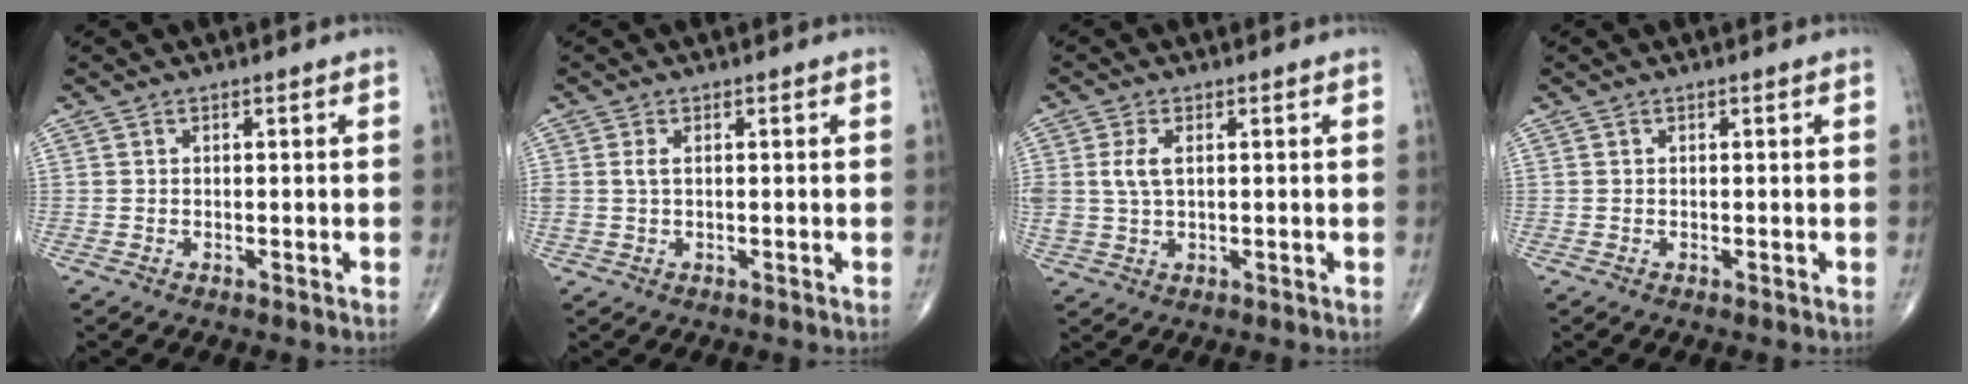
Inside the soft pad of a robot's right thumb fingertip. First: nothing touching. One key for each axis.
{"total": 1.8, "fx": 0.4, "fy": 0.9, "fz": 1.5, "tx": -0.041, "ty": 0.007, "tz": 0.011}
{"total": 4.3, "fx": 0.9, "fy": 2.3, "fz": 3.5, "tx": -0.084, "ty": 0.001, "tz": 0.021}
{"total": 0.0}